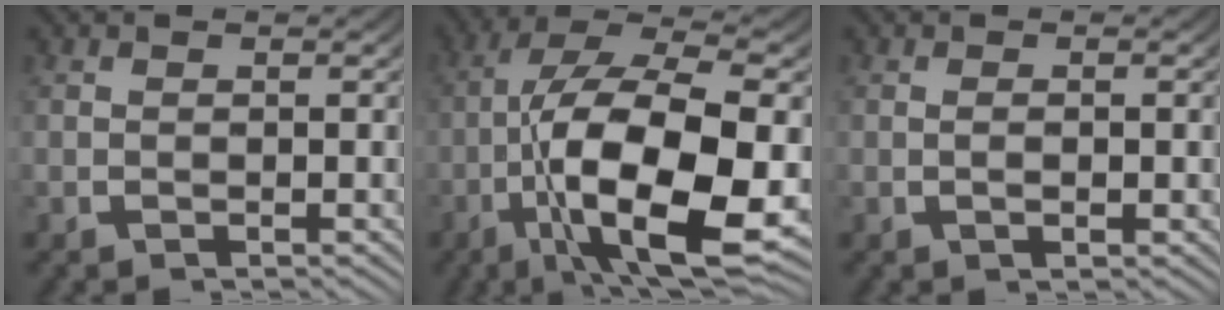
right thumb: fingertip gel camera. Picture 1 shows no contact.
{"total": 15.8, "force": [-3.9, 7.5, 13.3], "torque": [-0.271, -0.055, -0.035]}
{"total": 0.7, "force": [-0.4, 0.1, 0.6], "torque": [-0.014, -0.007, -0.004]}